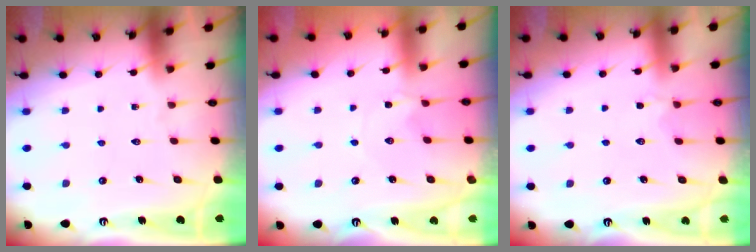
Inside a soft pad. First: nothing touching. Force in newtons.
{"total": 0.0}
{"total": 2.7, "press": 2.5, "slide": 1.0}